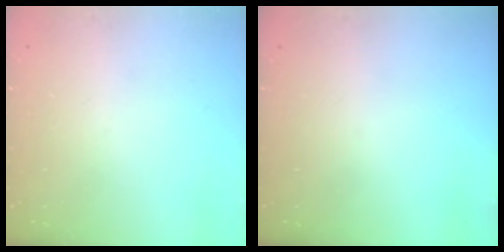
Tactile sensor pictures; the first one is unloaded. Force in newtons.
{"total": 0.0}